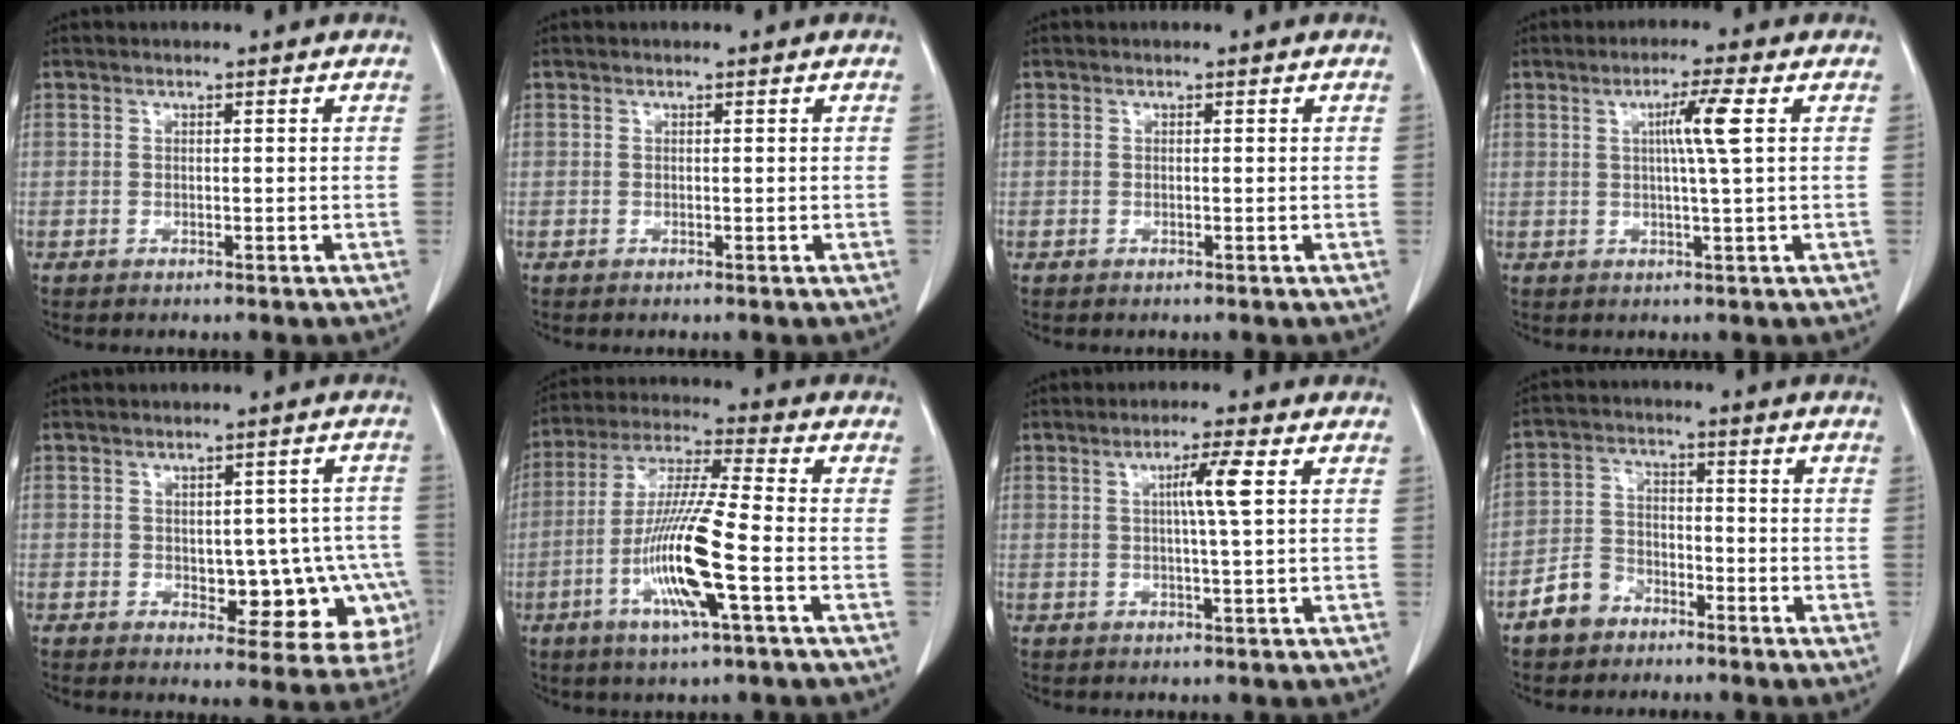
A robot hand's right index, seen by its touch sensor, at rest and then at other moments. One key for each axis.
{"total": 0.0}
{"total": 0.0}
{"total": 5.0, "fx": 1.2, "fy": -1.0, "fz": 4.8, "tx": -0.083, "ty": 0.000, "tz": 0.020}
{"total": 12.9, "fx": -3.1, "fy": 6.6, "fz": 10.7, "tx": -0.084, "ty": 0.025, "tz": -0.022}
{"total": 13.7, "fx": -4.2, "fy": 0.4, "fz": 13.0, "tx": -0.263, "ty": -0.011, "tz": -0.083}
{"total": 4.5, "fx": 1.0, "fy": -0.7, "fz": 4.3, "tx": -0.075, "ty": 0.001, "tz": 0.017}
{"total": 6.2, "fx": -4.1, "fy": 4.3, "fz": 1.7, "tx": -0.041, "ty": 0.015, "tz": -0.076}